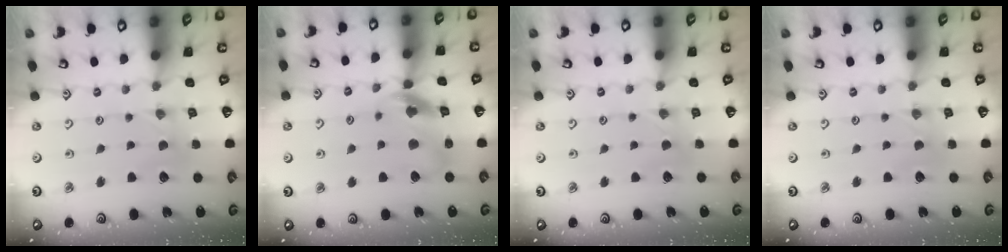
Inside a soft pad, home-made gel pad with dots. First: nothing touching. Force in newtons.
{"total": 13.8, "press": 13.7, "slide": 1.6}
{"total": 2.1, "press": 2.0, "slide": 0.4}
{"total": 0.0}